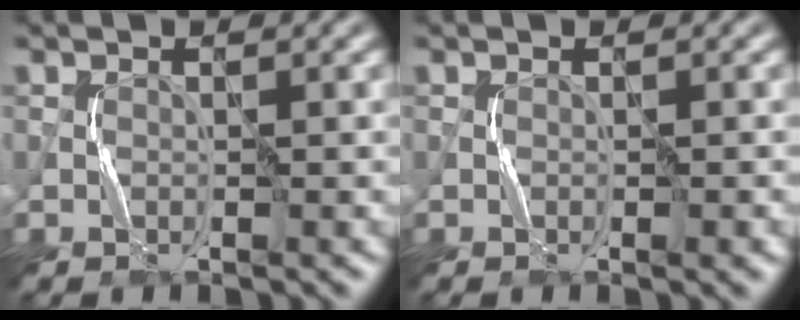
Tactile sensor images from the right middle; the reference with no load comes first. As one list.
[{"total": 0.7, "force": [-0.3, 0.1, 0.6], "torque": [-0.007, 0.001, -0.003]}]